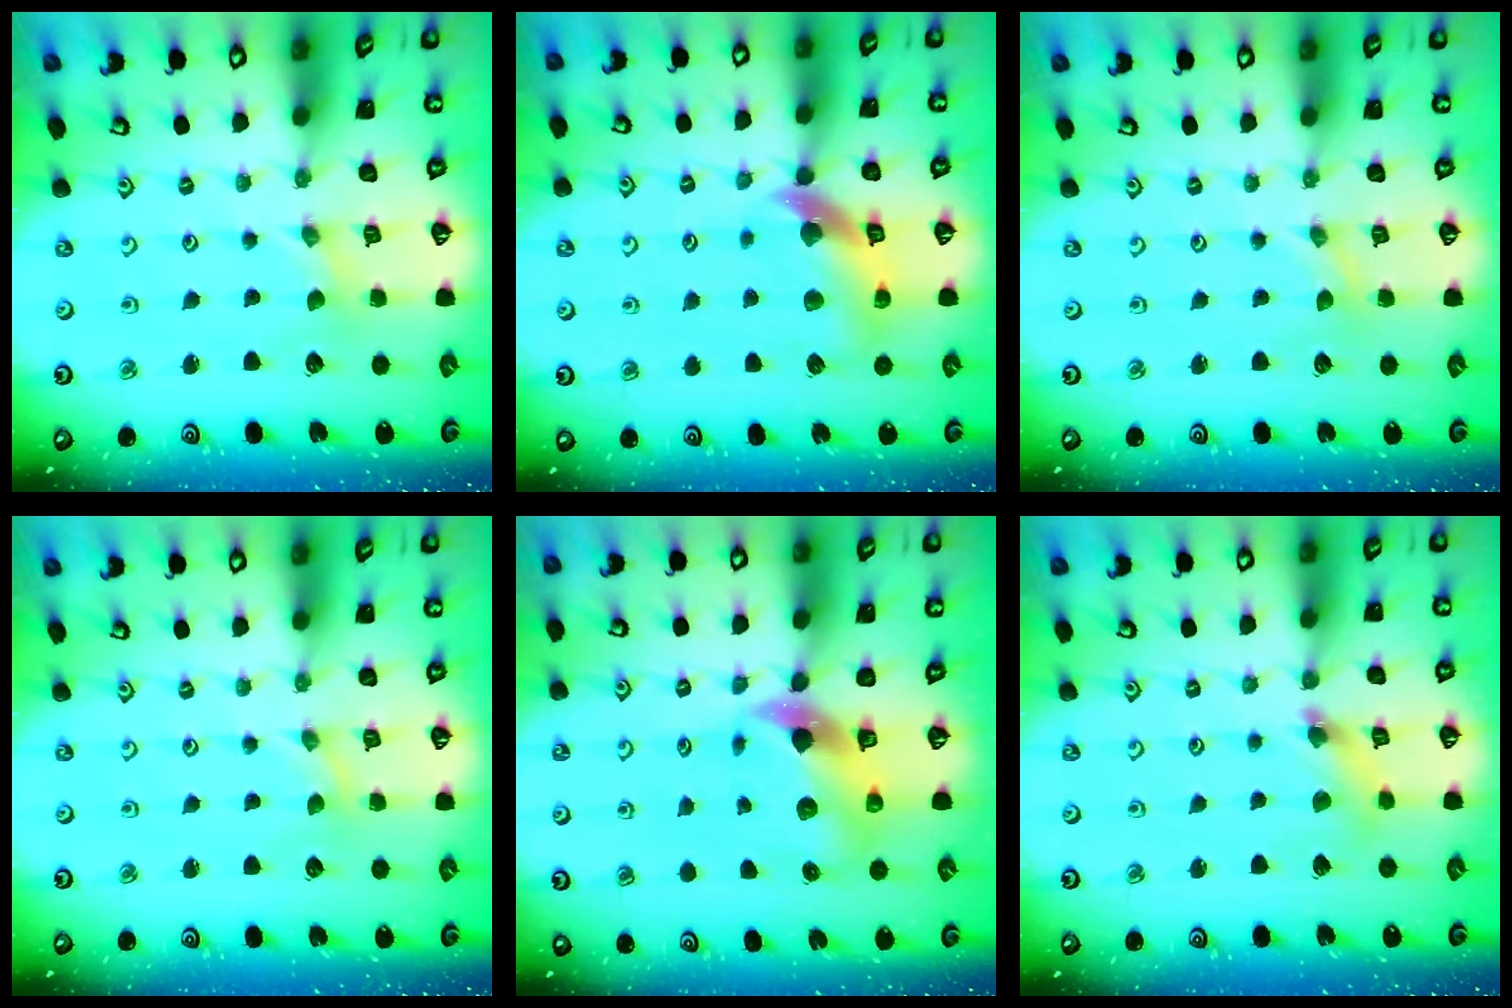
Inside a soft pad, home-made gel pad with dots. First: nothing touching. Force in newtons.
{"total": 11.4, "press": 11.2, "slide": 1.7}
{"total": 0.0}
{"total": 0.0}
{"total": 8.4, "press": 8.3, "slide": 1.3}
{"total": 5.3, "press": 5.3, "slide": 0.5}